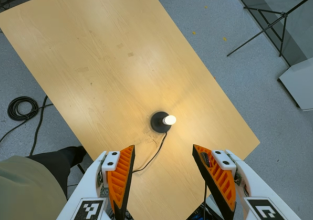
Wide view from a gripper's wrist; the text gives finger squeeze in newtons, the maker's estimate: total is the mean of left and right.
{"total": 0.0}